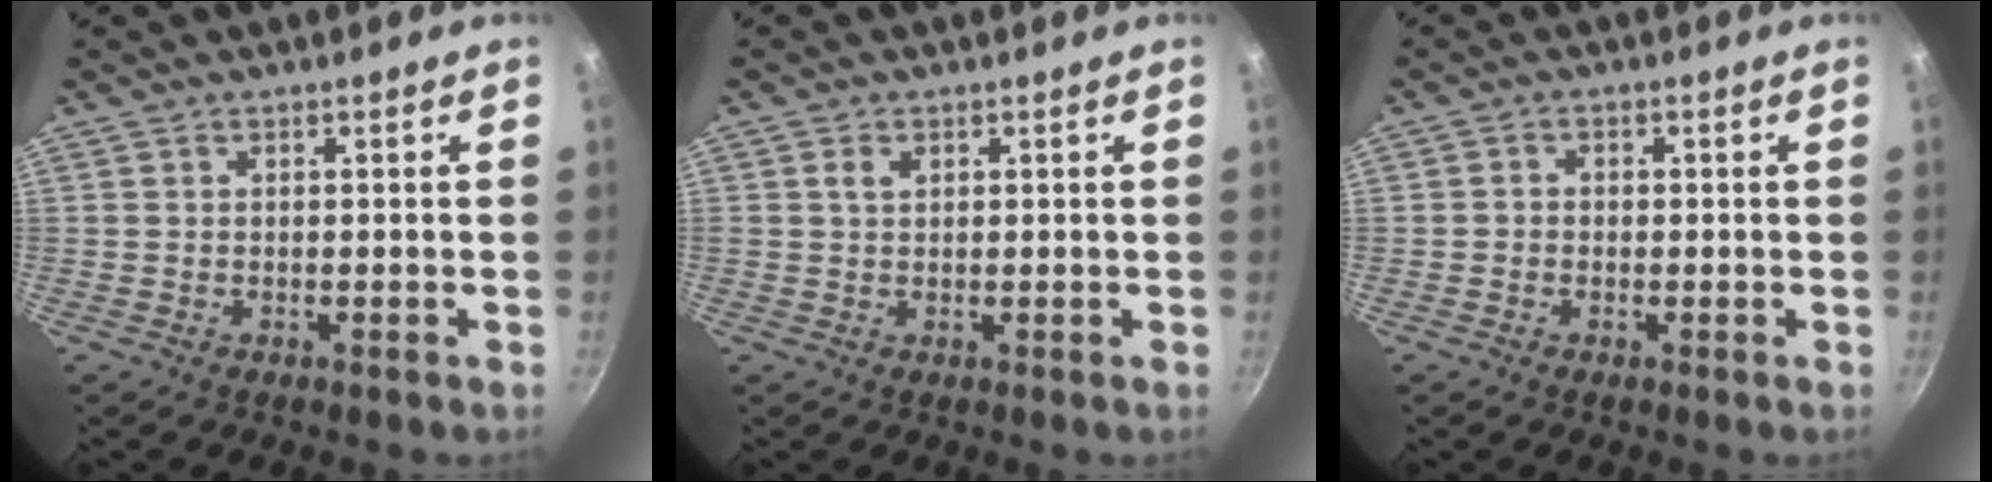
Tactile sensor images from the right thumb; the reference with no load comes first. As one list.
[{"total": 1.9, "force": [0.7, 1.3, 1.2], "torque": [-0.017, 0.001, 0.012]}, {"total": 1.5, "force": [-0.4, 1.3, 0.6], "torque": [-0.012, 0.006, -0.011]}]